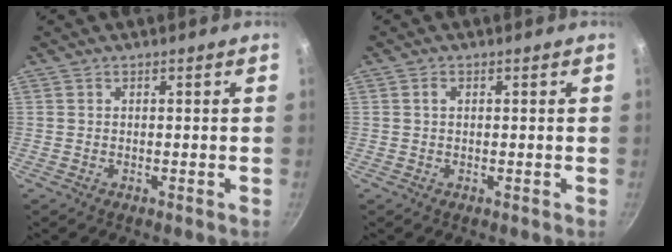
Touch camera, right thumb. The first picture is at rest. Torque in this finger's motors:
{"motor_torque": [-0.12, 0.24, 0.30, -0.20, 0.00]}